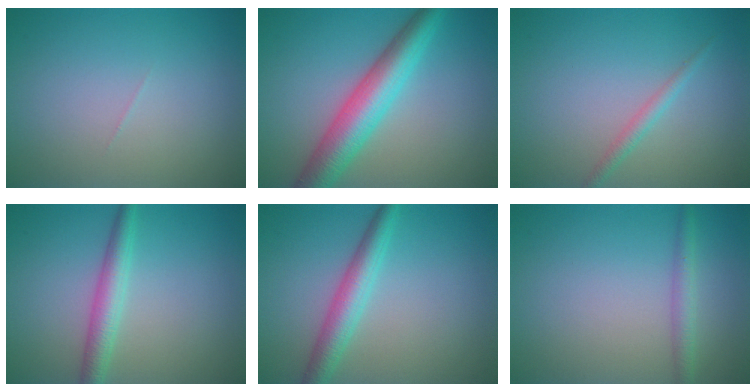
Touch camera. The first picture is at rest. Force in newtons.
{"total": 6.5, "press": 6.5, "slide": 0.1}
{"total": 1.3, "press": 1.3, "slide": 0.1}
{"total": 2.9, "press": 2.9, "slide": 0.0}
{"total": 3.6, "press": 3.6, "slide": 0.1}
{"total": 1.8, "press": 1.8, "slide": 0.1}